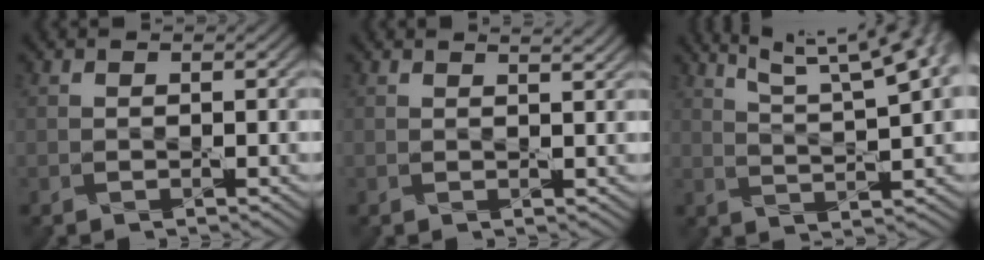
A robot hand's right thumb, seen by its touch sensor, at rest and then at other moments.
{"total": 1.6, "force": [1.4, 0.4, 0.7], "torque": [-0.007, -0.005, 0.008]}
{"total": 11.8, "force": [7.6, 2.7, 8.7], "torque": [-0.125, 0.024, 0.094]}